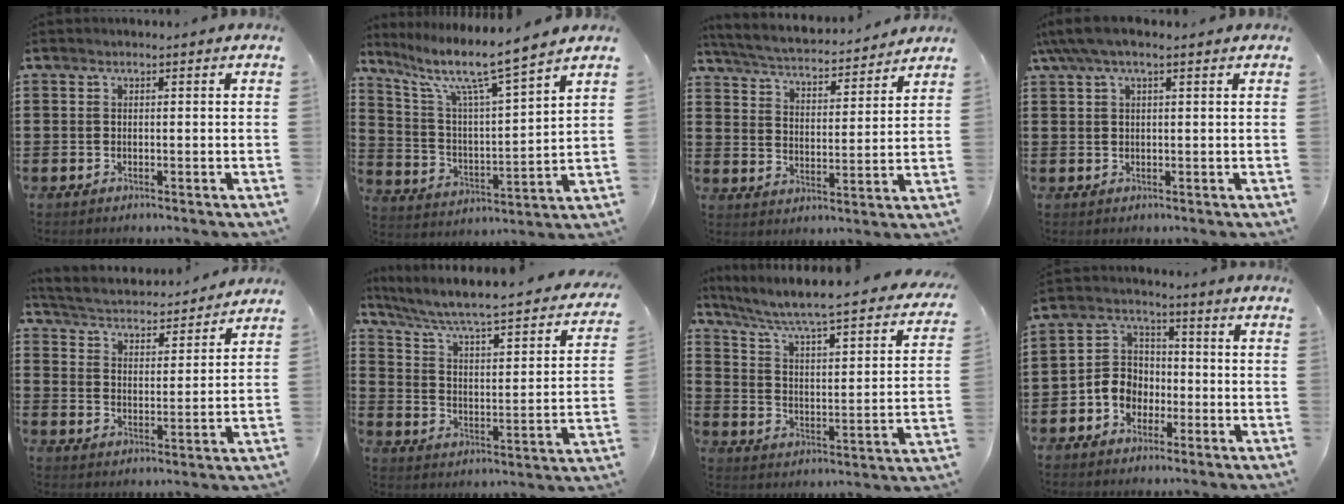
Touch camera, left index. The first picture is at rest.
{"total": 9.1, "force": [7.1, 0.9, 5.7], "torque": [-0.131, -0.047, 0.111]}
{"total": 4.0, "force": [3.9, 0.0, 0.7], "torque": [-0.038, -0.031, 0.060]}
{"total": 3.3, "force": [1.8, 0.9, 2.7], "torque": [-0.057, 0.006, 0.032]}
{"total": 3.3, "force": [3.2, 0.3, 0.2], "torque": [-0.028, -0.030, 0.047]}
{"total": 4.6, "force": [3.6, 0.3, 2.8], "torque": [-0.074, -0.041, 0.050]}
{"total": 4.8, "force": [4.0, 0.0, 2.8], "torque": [-0.076, -0.044, 0.055]}
{"total": 5.8, "force": [-2.6, 4.9, 1.7], "torque": [-0.059, 0.014, -0.055]}